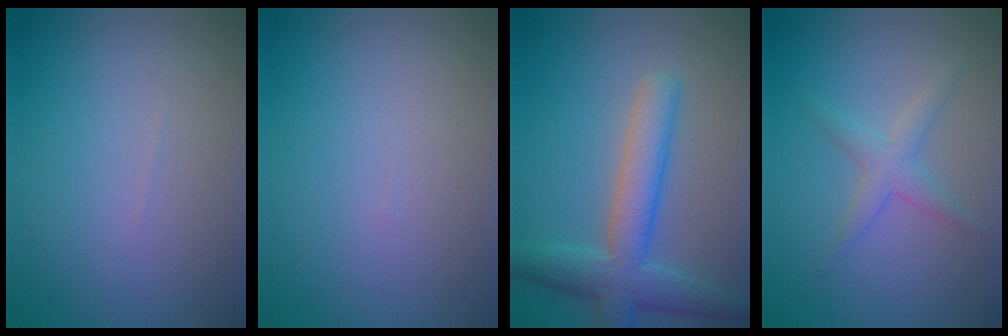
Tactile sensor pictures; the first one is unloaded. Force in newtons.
{"total": 0.0}
{"total": 5.6, "press": 5.6, "slide": 0.2}
{"total": 2.0, "press": 2.0, "slide": 0.0}